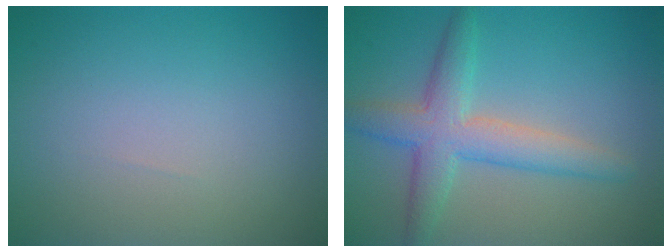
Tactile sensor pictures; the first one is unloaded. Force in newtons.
{"total": 4.8, "press": 4.8, "slide": 0.1}